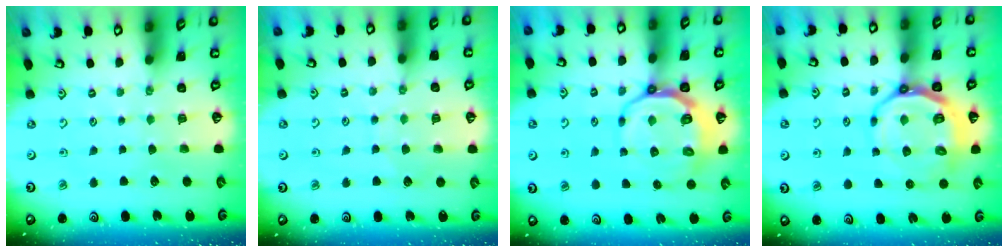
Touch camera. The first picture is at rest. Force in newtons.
{"total": 5.1, "press": 5.1, "slide": 0.5}
{"total": 10.8, "press": 10.3, "slide": 3.0}
{"total": 14.4, "press": 14.0, "slide": 3.4}